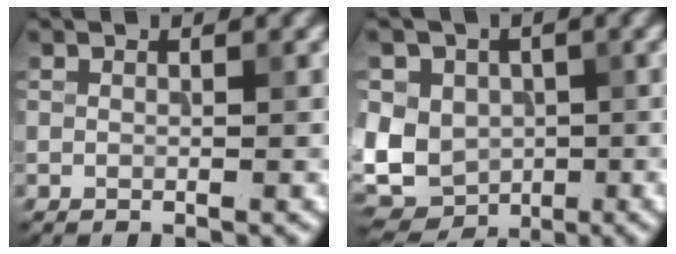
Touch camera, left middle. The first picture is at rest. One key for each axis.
{"total": 9.1, "fx": -0.1, "fy": 7.6, "fz": 4.9, "tx": -0.085, "ty": 0.013, "tz": -0.027}